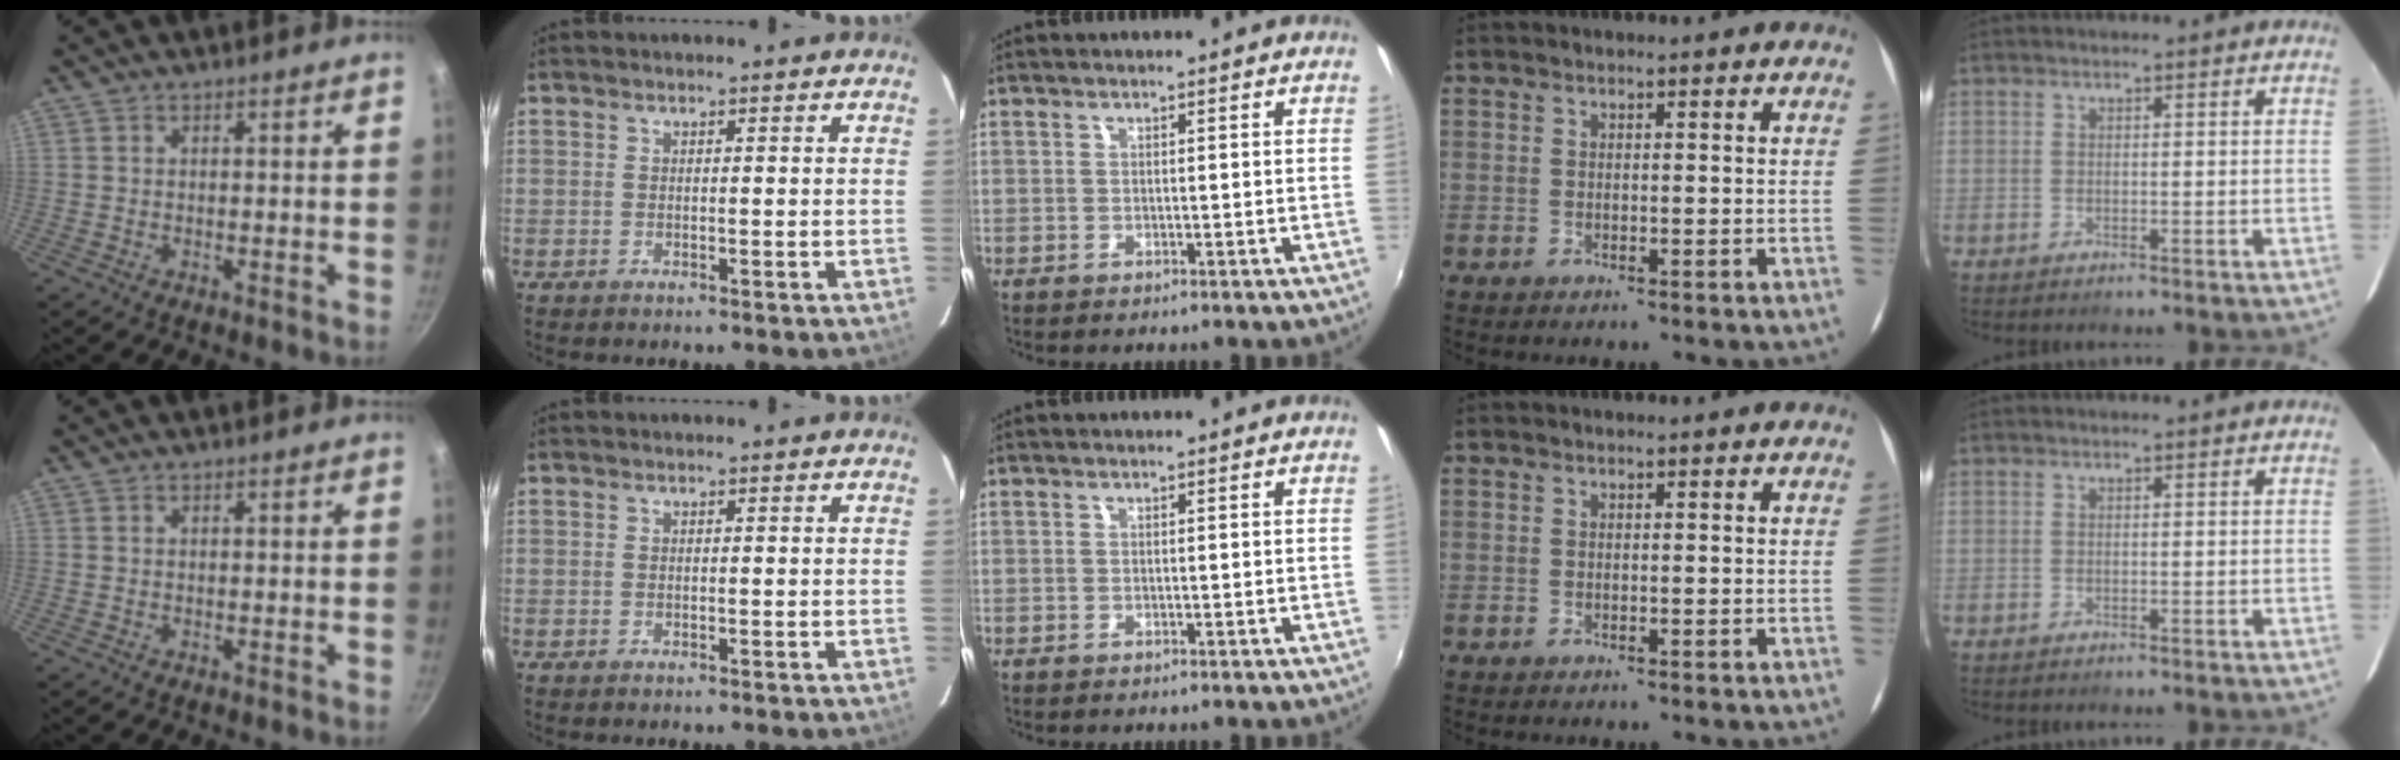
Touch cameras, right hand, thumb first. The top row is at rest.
{}